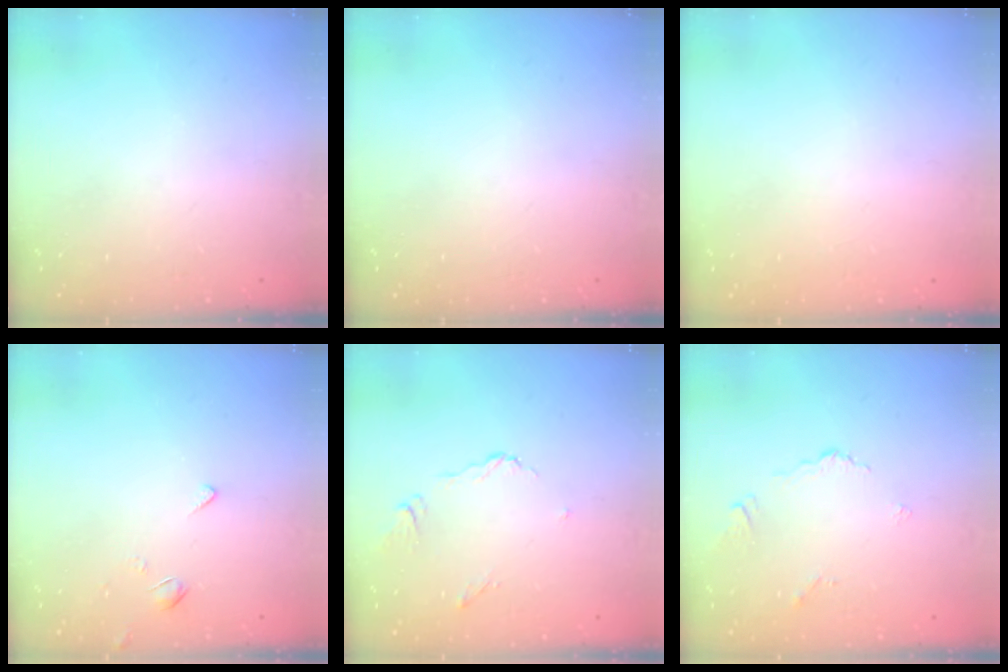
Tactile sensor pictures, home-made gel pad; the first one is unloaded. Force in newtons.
{"total": 0.0}
{"total": 2.0, "press": 2.0, "slide": 0.1}
{"total": 2.5, "press": 2.5, "slide": 0.5}
{"total": 4.3, "press": 4.3, "slide": 0.4}
{"total": 2.8, "press": 2.8, "slide": 0.6}